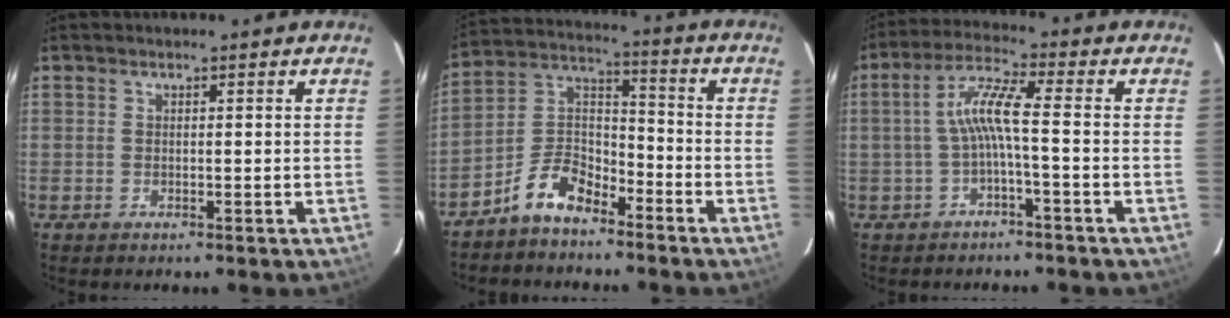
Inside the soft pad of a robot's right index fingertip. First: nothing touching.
{"total": 9.1, "force": [-6.6, 4.2, 4.7], "torque": [-0.106, 0.033, -0.129]}
{"total": 6.1, "force": [-1.6, 0.0, 5.9], "torque": [-0.135, 0.015, -0.028]}